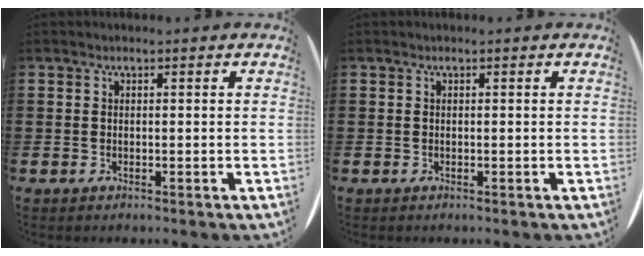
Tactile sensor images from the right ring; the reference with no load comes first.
{"total": 0.0}